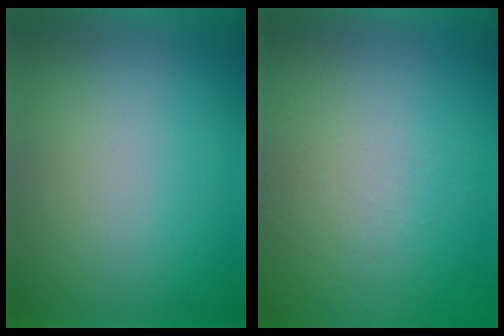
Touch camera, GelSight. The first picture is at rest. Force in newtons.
{"total": 7.1}